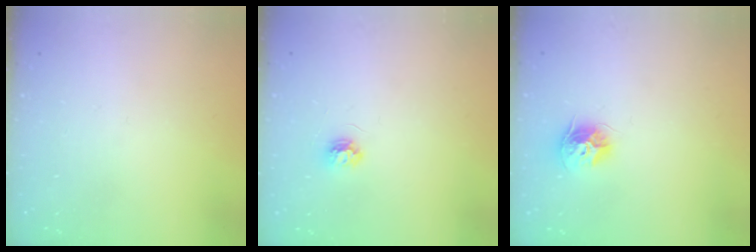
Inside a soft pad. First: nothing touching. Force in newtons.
{"total": 3.7, "press": 3.7, "slide": 0.5}
{"total": 9.5, "press": 9.5, "slide": 0.3}